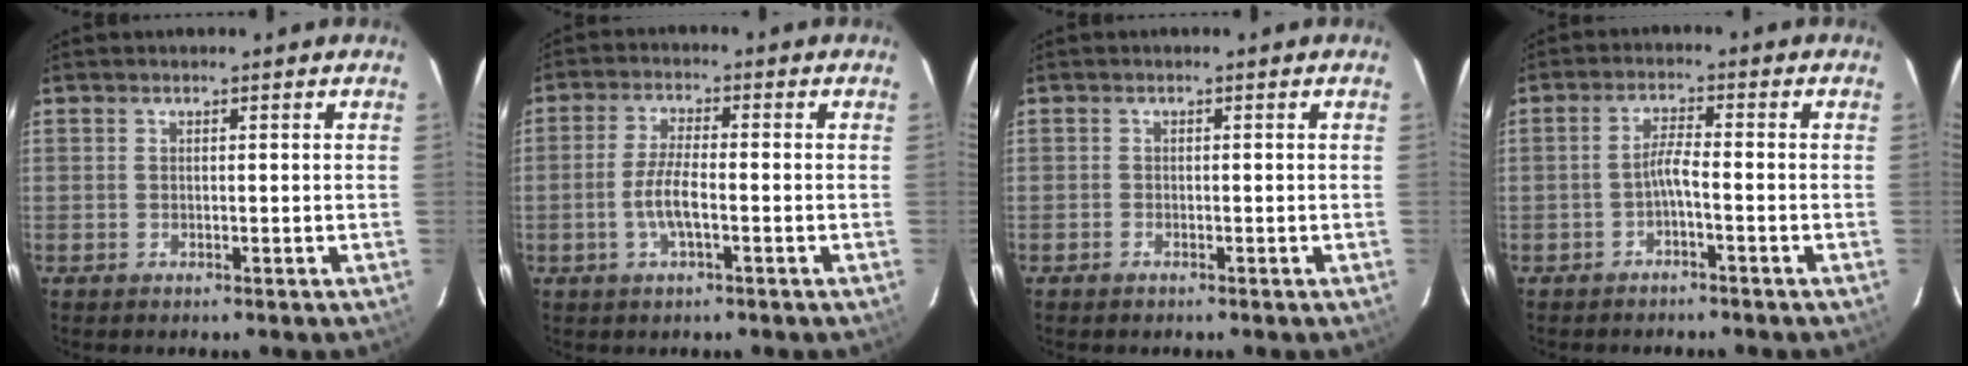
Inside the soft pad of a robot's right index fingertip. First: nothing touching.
{"total": 5.5, "force": [-1.8, 1.3, 5.1], "torque": [-0.105, -0.002, -0.035]}
{"total": 0.7, "force": [-0.6, 0.4, 0.2], "torque": [-0.003, 0.002, -0.012]}
{"total": 2.7, "force": [-1.6, 0.0, 2.2], "torque": [-0.049, 0.007, -0.031]}